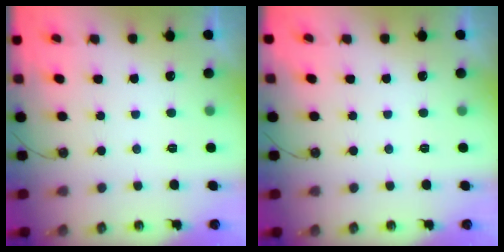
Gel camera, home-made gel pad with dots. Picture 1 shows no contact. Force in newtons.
{"total": 0.0}